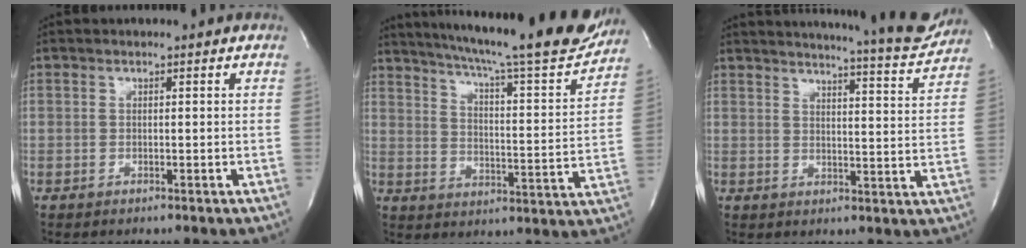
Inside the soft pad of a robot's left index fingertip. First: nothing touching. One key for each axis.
{"total": 25.2, "fx": 22.1, "fy": 2.1, "fz": 11.9, "tx": -0.193, "ty": -0.046, "tz": 0.288}
{"total": 16.7, "fx": 15.8, "fy": 0.9, "fz": 5.5, "tx": -0.079, "ty": -0.058, "tz": 0.182}